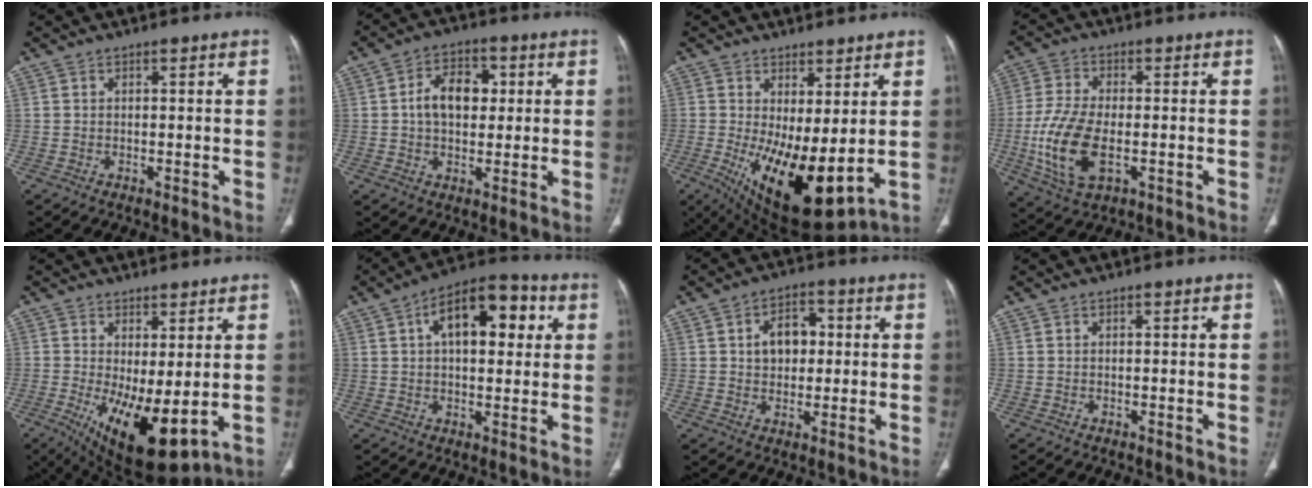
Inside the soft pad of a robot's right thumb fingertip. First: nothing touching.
{"total": 9.1, "force": [1.2, 6.2, 6.6], "torque": [-0.085, 0.014, 0.016]}
{"total": 15.0, "force": [-0.8, 5.9, 13.8], "torque": [-0.233, -0.031, 0.012]}
{"total": 13.0, "force": [-2.8, 6.7, 10.8], "torque": [-0.231, -0.001, -0.048]}
{"total": 13.3, "force": [-1.7, 5.1, 12.1], "torque": [-0.204, -0.027, -0.005]}
{"total": 15.2, "force": [4.5, 7.8, 12.2], "torque": [-0.154, 0.020, 0.063]}
{"total": 7.5, "force": [1.2, 5.3, 5.2], "torque": [-0.053, 0.011, 0.015]}
{"total": 0.0}